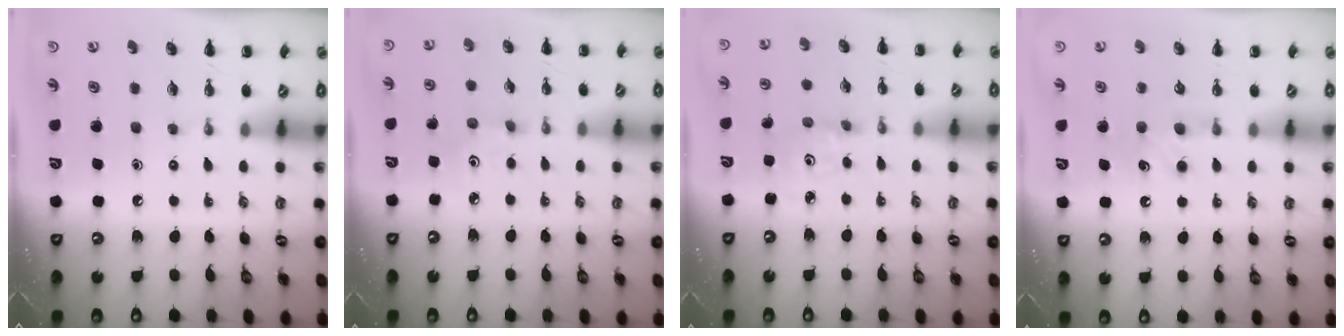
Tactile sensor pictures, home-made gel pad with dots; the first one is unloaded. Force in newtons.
{"total": 1.8, "press": 1.7, "slide": 0.6}
{"total": 2.4, "press": 2.3, "slide": 0.8}
{"total": 6.8, "press": 6.6, "slide": 1.8}